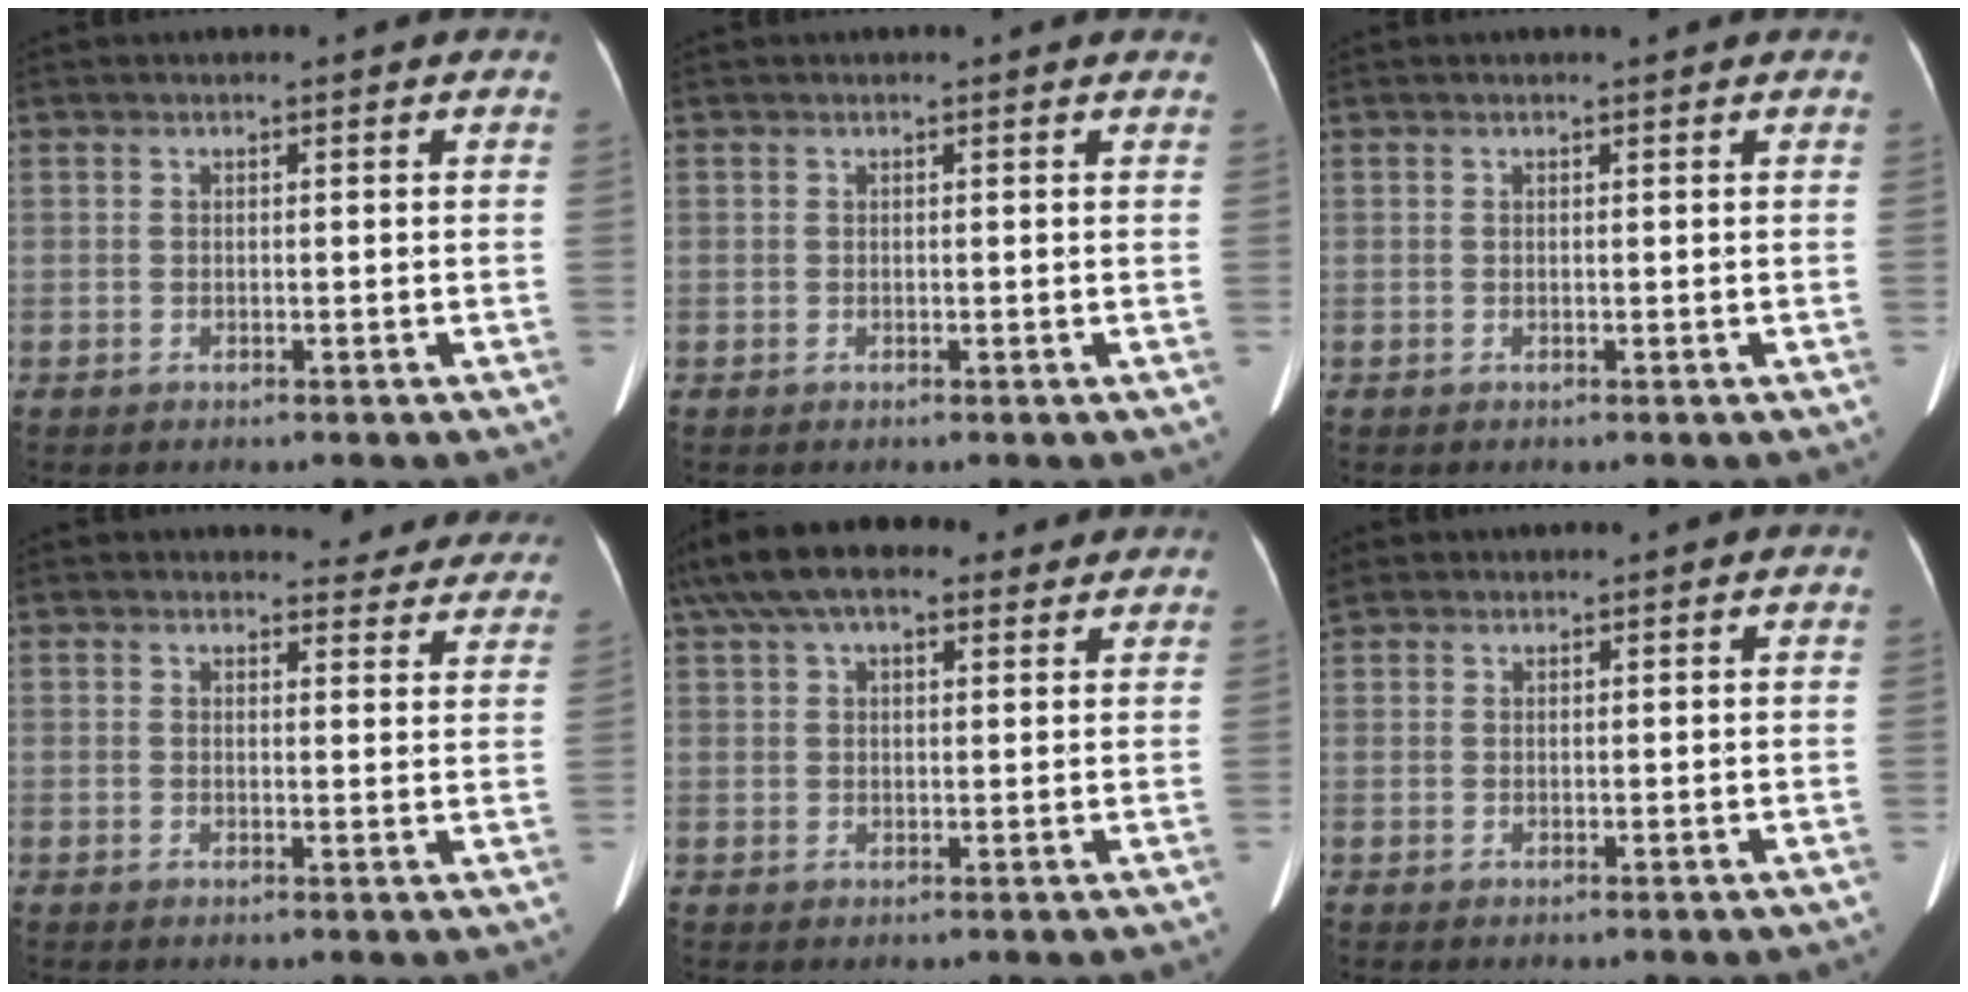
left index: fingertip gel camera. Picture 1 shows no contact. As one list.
[{"total": 1.7, "force": [1.6, 0.4, 0.5], "torque": [-0.011, 0.003, 0.004]}, {"total": 1.1, "force": [0.9, 0.0, 0.6], "torque": [-0.004, 0.004, 0.013]}, {"total": 9.1, "force": [8.7, 2.4, 0.7], "torque": [0.029, -0.017, 0.074]}, {"total": 12.8, "force": [9.2, 4.8, 7.5], "torque": [-0.143, 0.069, 0.154]}, {"total": 3.2, "force": [2.5, 1.8, 0.8], "torque": [-0.027, 0.021, 0.052]}]